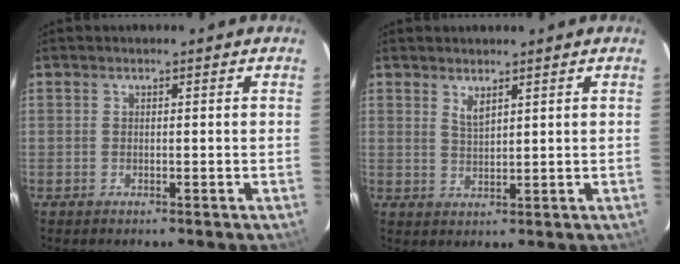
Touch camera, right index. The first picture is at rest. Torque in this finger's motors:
{"motor_torque": [-0.04, 0.05, 0.05, 0.05]}